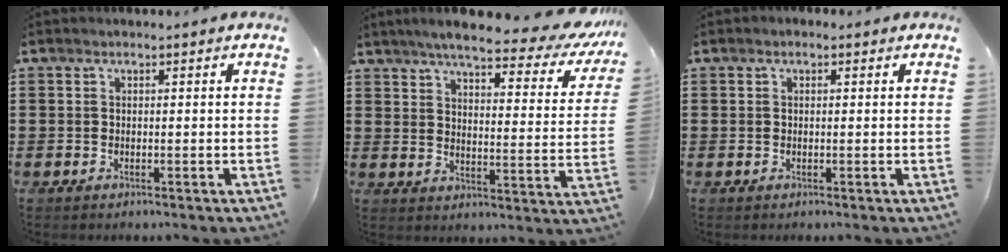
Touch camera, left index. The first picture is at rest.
{"total": 7.3, "force": [6.1, 0.8, 3.9], "torque": [-0.084, -0.038, 0.100]}
{"total": 0.7, "force": [0.0, 0.6, 0.4], "torque": [-0.008, 0.004, -0.001]}